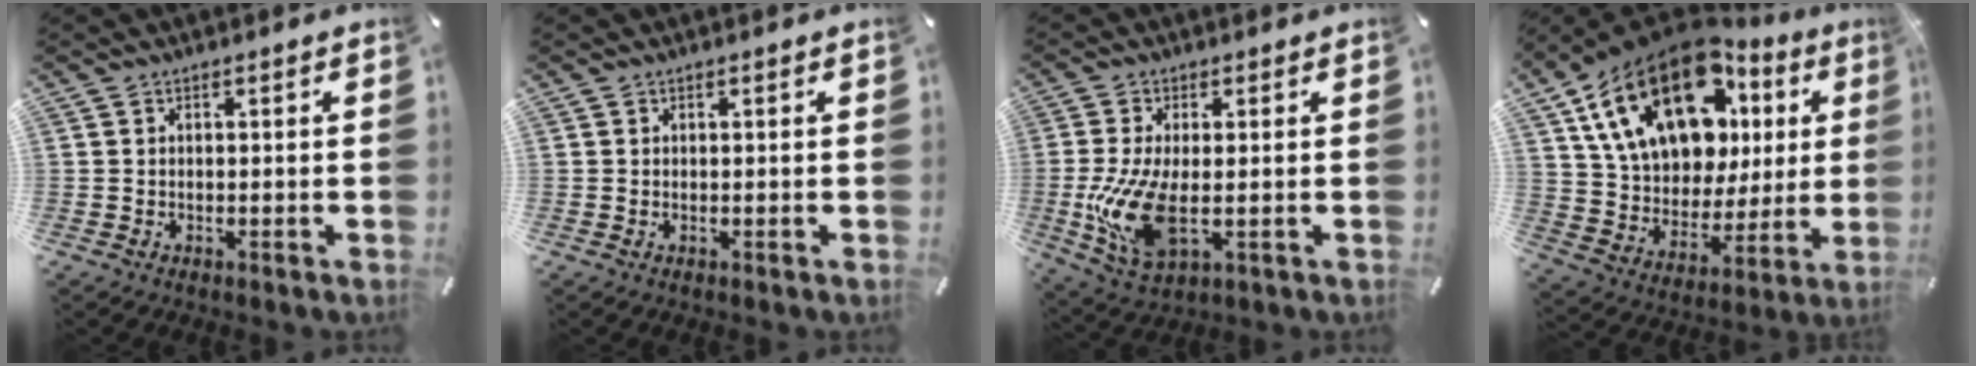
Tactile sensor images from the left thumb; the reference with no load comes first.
{"total": 0.0}
{"total": 12.8, "force": [-1.1, 5.9, 11.3], "torque": [-0.263, -0.029, -0.018]}
{"total": 22.8, "force": [11.3, 14.1, 13.9], "torque": [-0.249, -0.057, 0.203]}